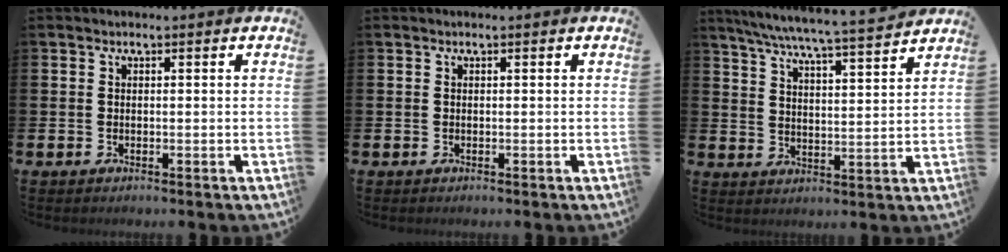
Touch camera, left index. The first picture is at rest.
{"total": 0.0}
{"total": 6.9, "force": [6.5, -0.1, 2.4], "torque": [-0.058, -0.050, 0.110]}